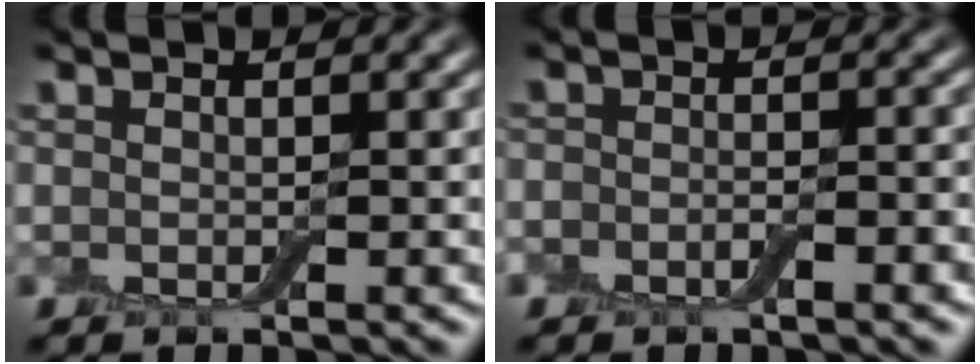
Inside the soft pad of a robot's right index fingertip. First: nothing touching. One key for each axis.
{"total": 2.9, "fx": -1.5, "fy": 1.4, "fz": 2.1, "tx": -0.017, "ty": 0.001, "tz": -0.025}